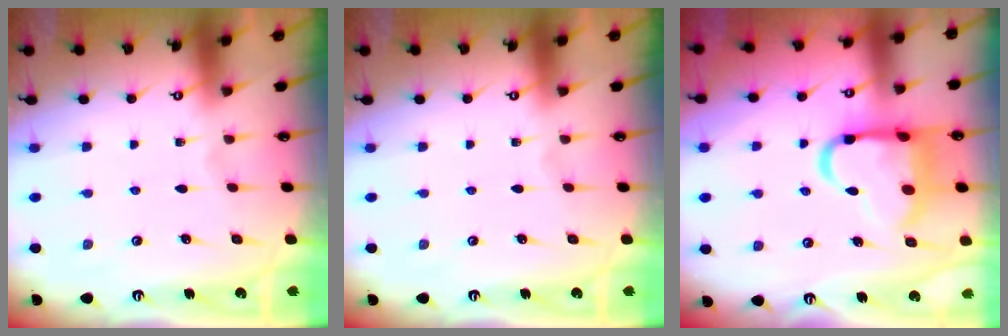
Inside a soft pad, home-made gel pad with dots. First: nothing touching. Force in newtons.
{"total": 0.0}
{"total": 15.7, "press": 15.6, "slide": 1.8}